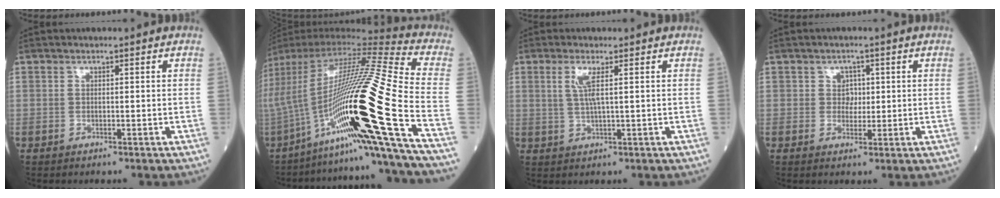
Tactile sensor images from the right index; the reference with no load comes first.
{"total": 29.1, "force": [-10.6, -1.4, 27.0], "torque": [-0.473, -0.026, -0.196]}
{"total": 3.5, "force": [1.1, 0.1, 3.3], "torque": [-0.073, -0.002, 0.022]}
{"total": 2.3, "force": [0.5, 2.1, 1.0], "torque": [-0.006, 0.001, 0.005]}